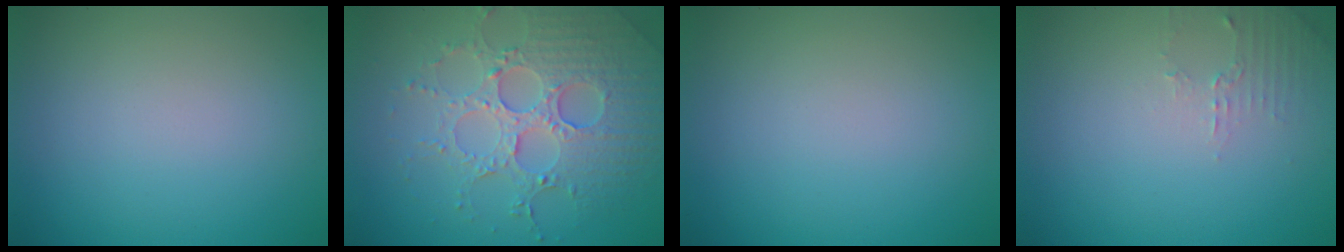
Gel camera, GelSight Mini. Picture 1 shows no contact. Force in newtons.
{"total": 5.6, "press": 4.8, "slide": 2.9}
{"total": 0.0}
{"total": 1.4, "press": 1.4, "slide": 0.4}